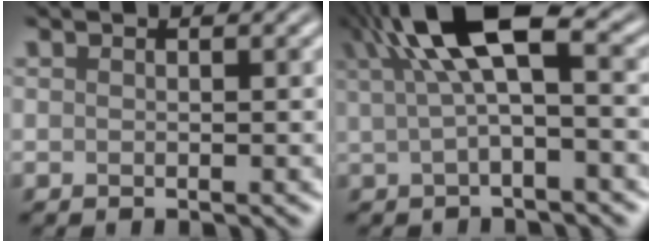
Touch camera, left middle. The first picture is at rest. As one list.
[{"total": 7.7, "force": [2.4, 2.4, 6.9], "torque": [-0.125, 0.019, 0.032]}]